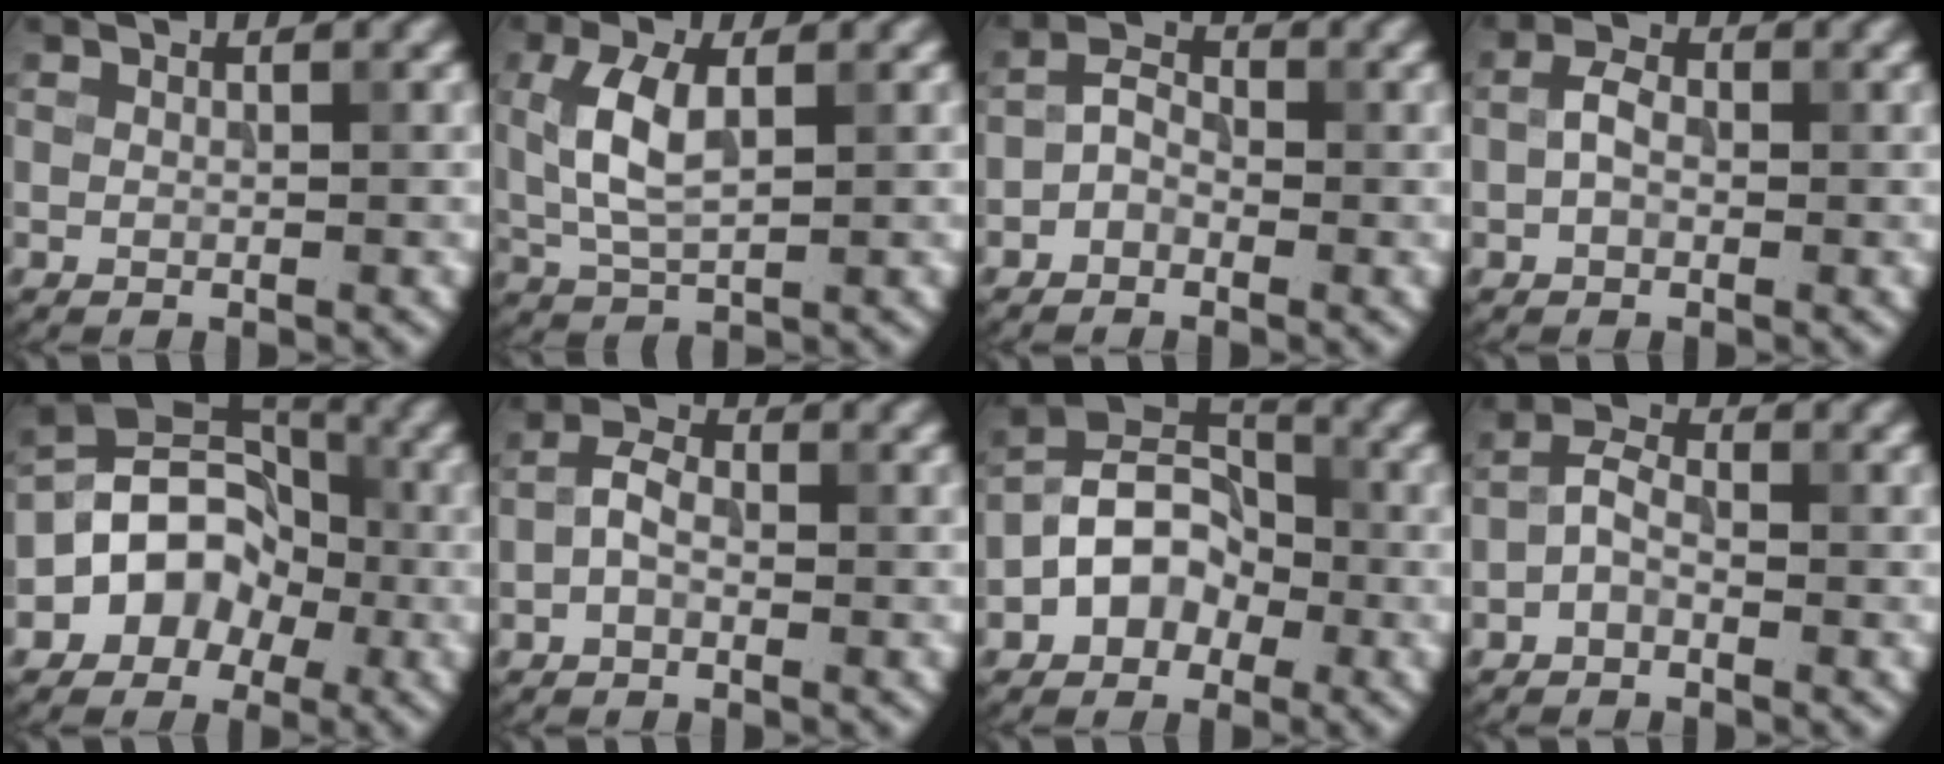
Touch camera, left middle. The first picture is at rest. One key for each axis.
{"total": 4.7, "fx": 0.7, "fy": 2.2, "fz": 4.1, "tx": -0.096, "ty": 0.006, "tz": 0.017}
{"total": 2.1, "fx": -1.1, "fy": 1.4, "fz": 1.1, "tx": -0.020, "ty": 0.010, "tz": -0.027}
{"total": 2.3, "fx": -0.4, "fy": 1.5, "fz": 1.6, "tx": -0.035, "ty": 0.007, "tz": -0.013}
{"total": 6.5, "fx": -2.0, "fy": 5.3, "fz": 3.2, "tx": -0.012, "ty": 0.015, "tz": -0.063}
{"total": 2.3, "fx": -0.8, "fy": 1.4, "fz": 1.7, "tx": -0.035, "ty": 0.008, "tz": -0.023}
{"total": 5.5, "fx": -2.0, "fy": 4.1, "fz": 3.0, "tx": -0.029, "ty": 0.012, "tz": -0.050}
{"total": 2.1, "fx": -1.0, "fy": 1.1, "fz": 1.4, "tx": -0.027, "ty": 0.008, "tz": -0.028}